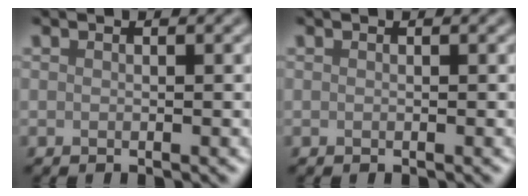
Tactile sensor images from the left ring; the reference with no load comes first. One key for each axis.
{"total": 0.0}